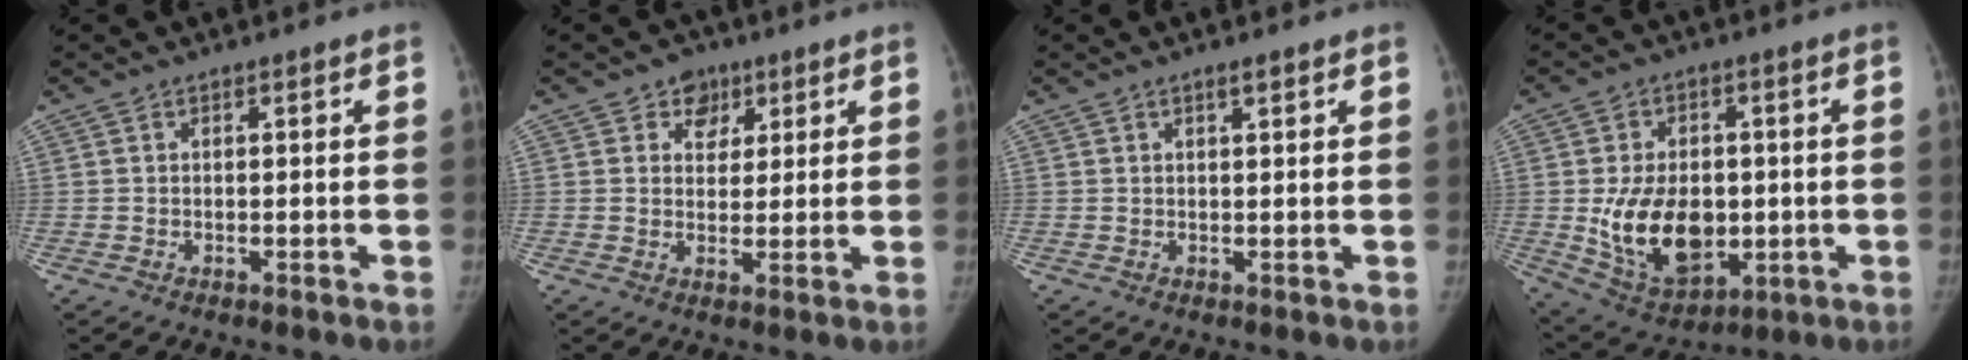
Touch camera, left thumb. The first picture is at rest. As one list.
[{"total": 4.9, "force": [2.6, 3.9, 1.3], "torque": [0.012, -0.008, 0.035]}, {"total": 1.4, "force": [1.0, 0.3, 1.0], "torque": [-0.015, -0.005, 0.016]}, {"total": 15.7, "force": [-1.3, 10.7, 11.5], "torque": [-0.158, -0.010, 0.004]}]